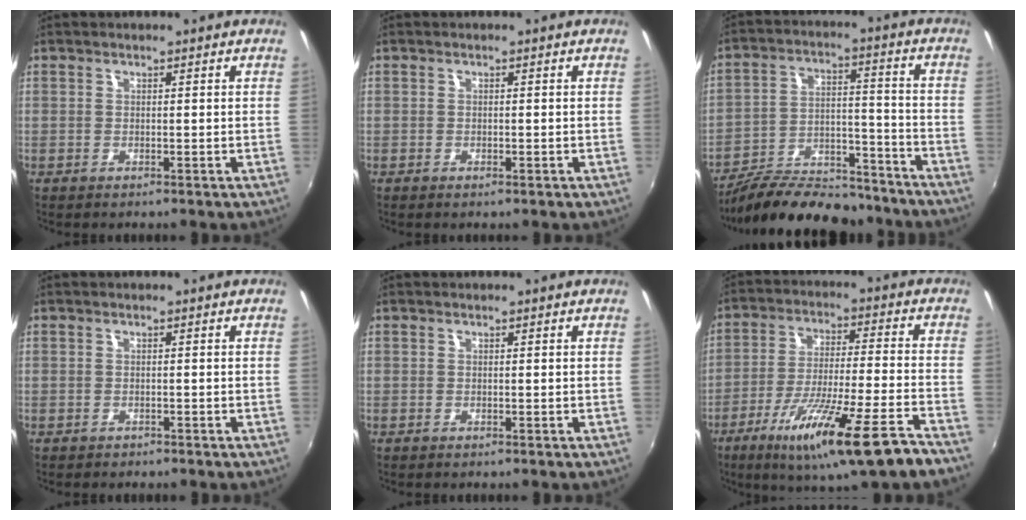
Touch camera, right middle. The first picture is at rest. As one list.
[{"total": 0.8, "force": [-0.5, 0.4, 0.4], "torque": [-0.008, -0.003, -0.009]}, {"total": 20.0, "force": [-16.9, 7.0, 8.2], "torque": [-0.156, 0.017, -0.246]}, {"total": 1.0, "force": [-0.9, 0.5, 0.1], "torque": [-0.007, -0.001, -0.012]}, {"total": 0.0}, {"total": 19.0, "force": [-12.3, 0.6, 14.5], "torque": [-0.259, -0.062, -0.197]}]